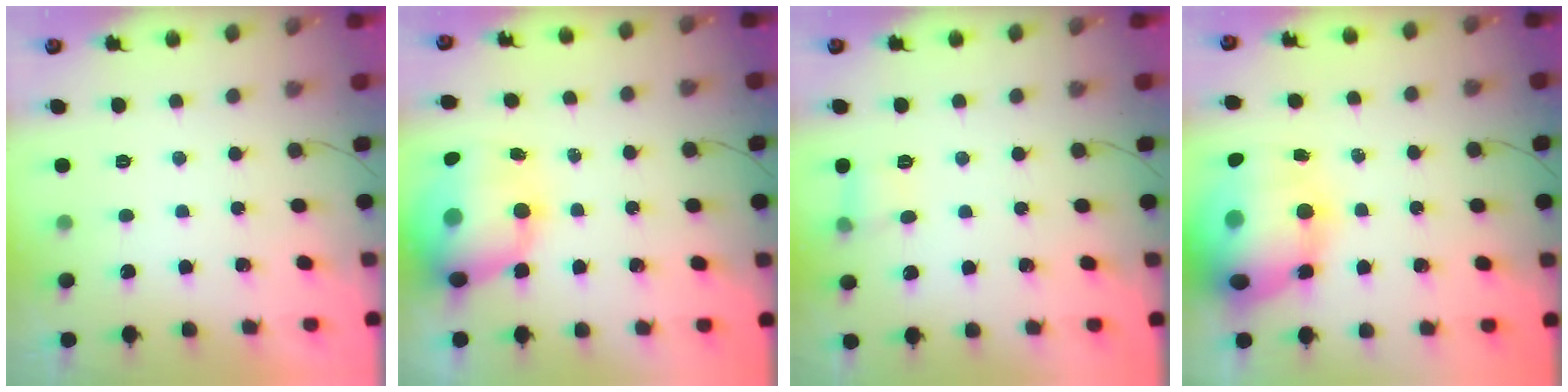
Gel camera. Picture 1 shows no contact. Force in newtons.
{"total": 14.6, "press": 14.2, "slide": 3.6}
{"total": 5.2, "press": 4.9, "slide": 1.7}
{"total": 23.4, "press": 22.8, "slide": 5.3}